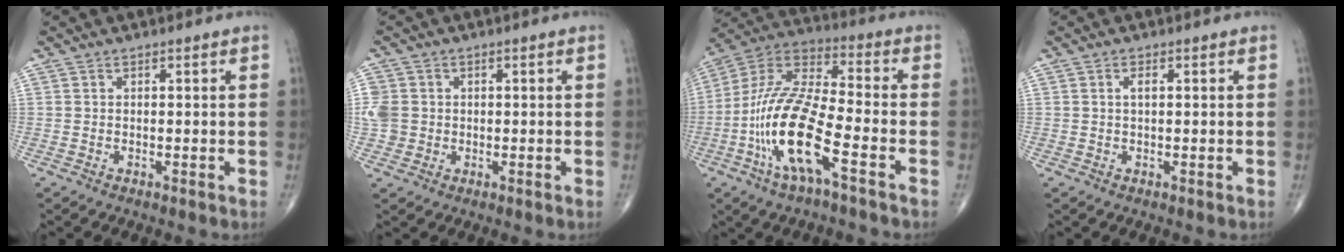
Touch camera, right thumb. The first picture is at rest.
{"total": 6.2, "force": [0.2, 5.8, 2.4], "torque": [-0.048, 0.013, 0.010]}
{"total": 17.8, "force": [-6.5, 4.9, 15.8], "torque": [-0.330, 0.034, -0.127]}
{"total": 2.9, "force": [0.5, 1.3, 2.6], "torque": [-0.048, 0.004, 0.007]}